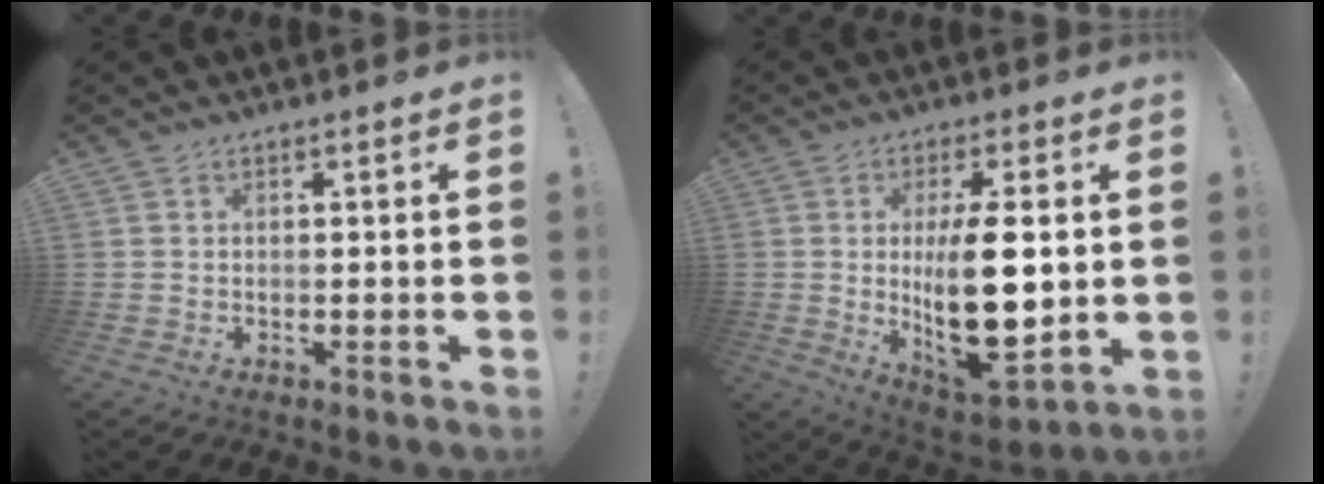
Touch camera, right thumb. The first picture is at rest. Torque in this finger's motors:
{"motor_torque": [2.16, 2.85, 1.94, 0.00, 0.31]}